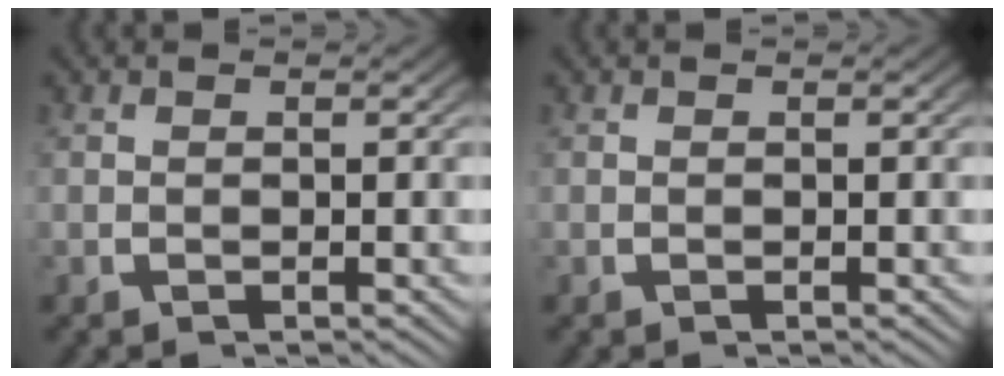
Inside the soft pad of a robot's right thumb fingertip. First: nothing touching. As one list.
[{"total": 0.0}]